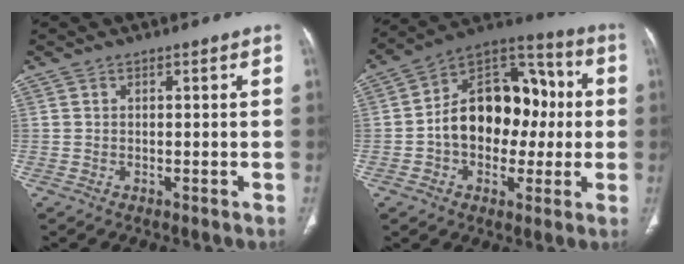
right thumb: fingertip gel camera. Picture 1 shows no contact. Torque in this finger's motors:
{"motor_torque": [2.41, 2.58, 1.68, -0.74, 0.14]}